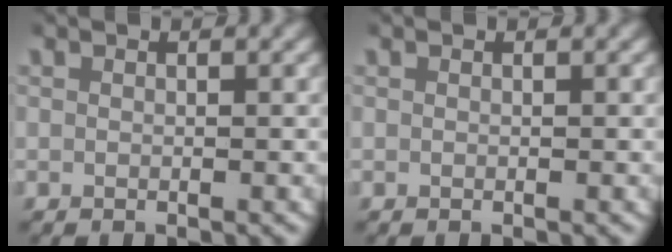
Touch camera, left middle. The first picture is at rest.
{"total": 0.0}